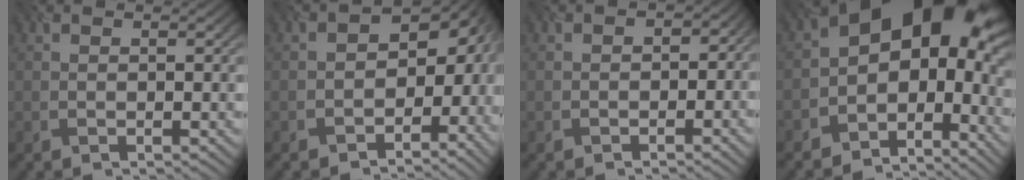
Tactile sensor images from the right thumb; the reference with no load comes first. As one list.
[{"total": 9.1, "force": [-3.5, 5.6, 6.4], "torque": [-0.073, -0.018, -0.042]}, {"total": 1.9, "force": [-1.4, 1.0, 0.8], "torque": [-0.012, -0.001, -0.019]}, {"total": 14.2, "force": [-1.2, 9.4, 10.6], "torque": [-0.139, -0.011, -0.002]}]